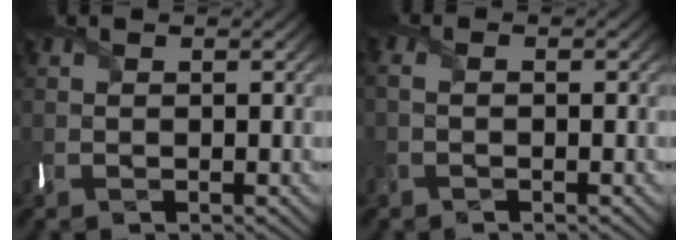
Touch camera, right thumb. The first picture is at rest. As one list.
[{"total": 1.4, "force": [-0.3, 0.4, 1.3], "torque": [-0.029, -0.001, -0.012]}]